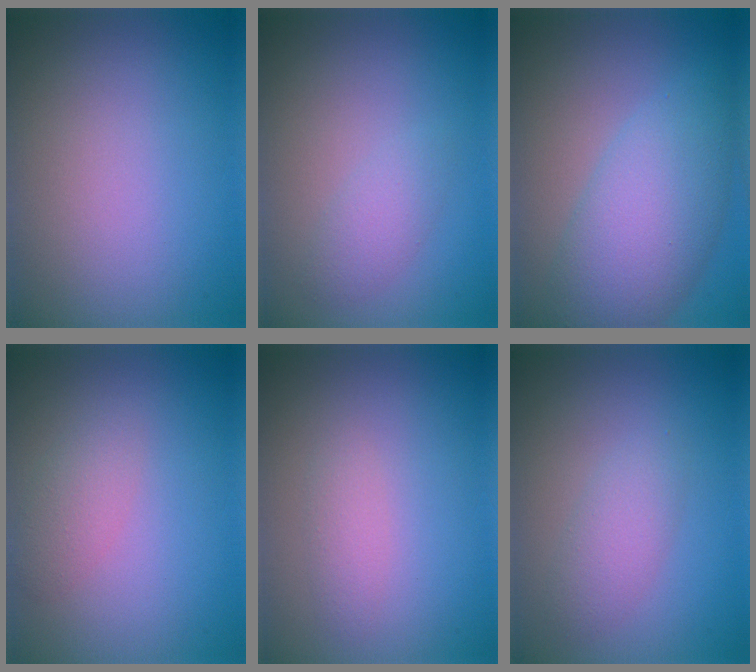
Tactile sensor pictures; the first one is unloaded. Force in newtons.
{"total": 1.6, "press": 1.6, "slide": 0.0}
{"total": 7.2, "press": 7.2, "slide": 0.2}
{"total": 1.8, "press": 1.8, "slide": 0.2}
{"total": 1.1, "press": 1.1, "slide": 0.0}
{"total": 2.2, "press": 2.2, "slide": 0.1}